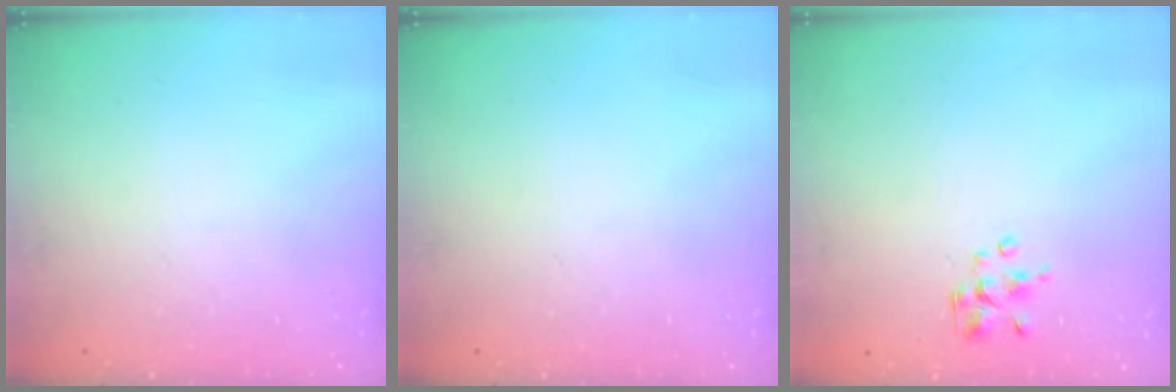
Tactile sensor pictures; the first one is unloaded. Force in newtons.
{"total": 0.0}
{"total": 1.9, "press": 1.8, "slide": 0.6}